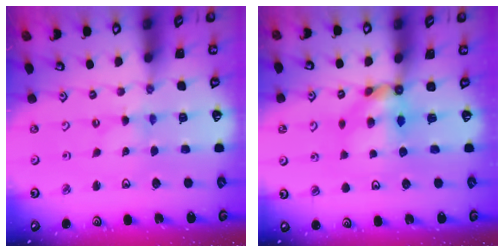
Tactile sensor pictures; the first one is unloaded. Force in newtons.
{"total": 6.5, "press": 6.5, "slide": 0.5}